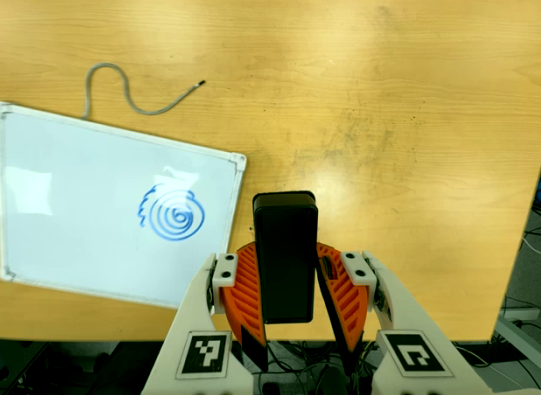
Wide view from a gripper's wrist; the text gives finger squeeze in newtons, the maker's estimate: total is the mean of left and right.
{"total": 4.6, "left": 4.5, "right": 4.7}